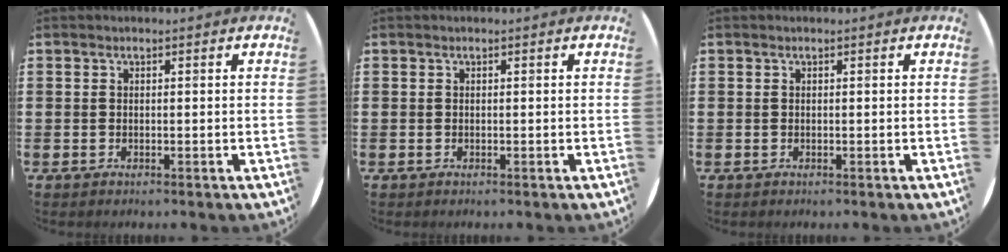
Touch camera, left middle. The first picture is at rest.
{"total": 0.0}
{"total": 0.0}